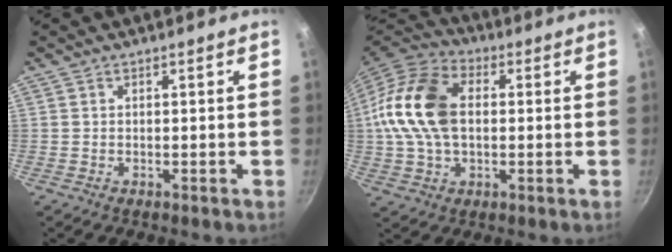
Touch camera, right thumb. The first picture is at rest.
{"total": 17.4, "force": [1.4, 11.5, 13.0], "torque": [-0.241, 0.029, 0.012]}